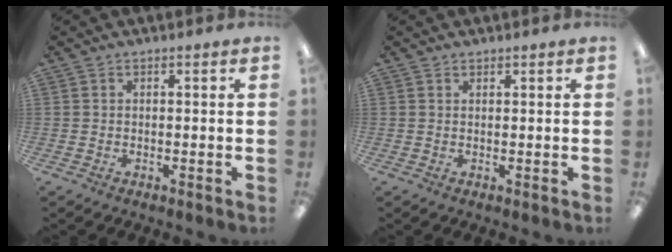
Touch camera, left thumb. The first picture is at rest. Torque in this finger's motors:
{"motor_torque": [0.58, 0.20, -0.33, 0.16, 0.06]}